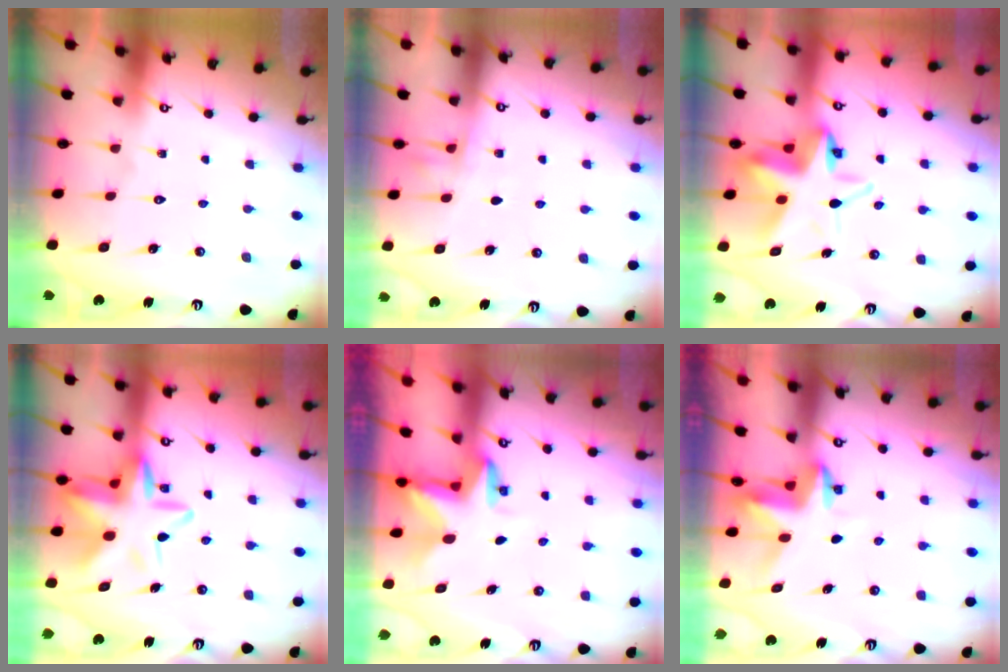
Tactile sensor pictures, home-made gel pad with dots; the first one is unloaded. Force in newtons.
{"total": 3.9, "press": 3.6, "slide": 1.4}
{"total": 9.6, "press": 9.5, "slide": 1.7}
{"total": 13.8, "press": 13.6, "slide": 2.2}
{"total": 2.9, "press": 2.9, "slide": 0.2}
{"total": 3.5, "press": 3.5, "slide": 0.3}